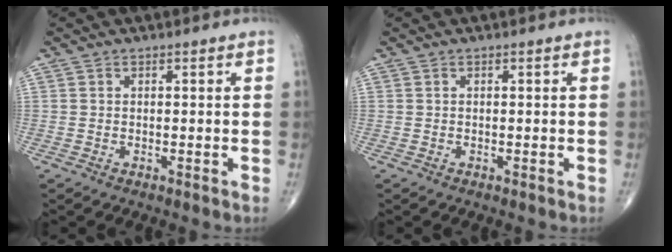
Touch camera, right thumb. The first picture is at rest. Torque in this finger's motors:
{"motor_torque": [-0.57, -0.20, -0.06, 0.05, 0.00]}